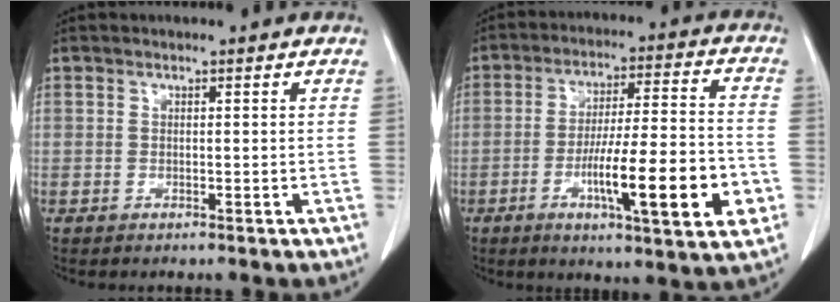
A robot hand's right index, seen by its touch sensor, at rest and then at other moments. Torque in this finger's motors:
{"motor_torque": [1.69, -0.45, 0.99, 0.21]}